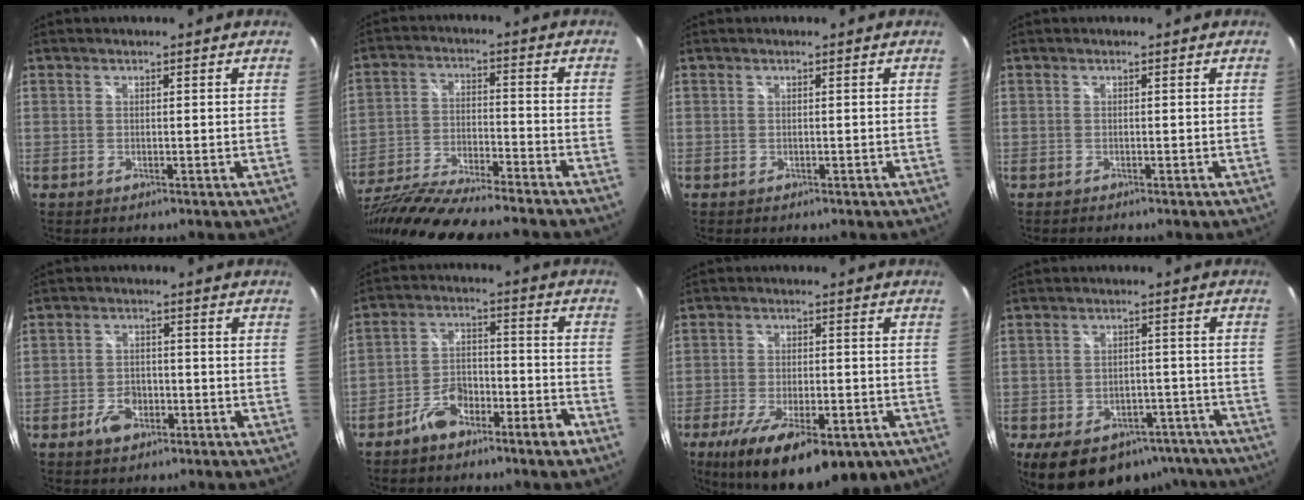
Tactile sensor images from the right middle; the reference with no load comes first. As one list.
[{"total": 21.6, "force": [-18.5, 2.4, 10.9], "torque": [-0.213, -0.052, -0.310]}, {"total": 0.0}, {"total": 0.6, "force": [-0.6, 0.1, 0.2], "torque": [-0.005, -0.005, -0.011]}, {"total": 4.6, "force": [-2.6, 2.9, 2.4], "torque": [-0.056, 0.006, -0.041]}, {"total": 8.4, "force": [-6.2, 3.2, 4.7], "torque": [-0.090, 0.025, -0.100]}, {"total": 19.1, "force": [-11.2, 7.2, 13.6], "torque": [-0.252, -0.048, -0.160]}, {"total": 17.8, "force": [-12.2, 10.1, 8.2], "torque": [-0.161, 0.006, -0.145]}]